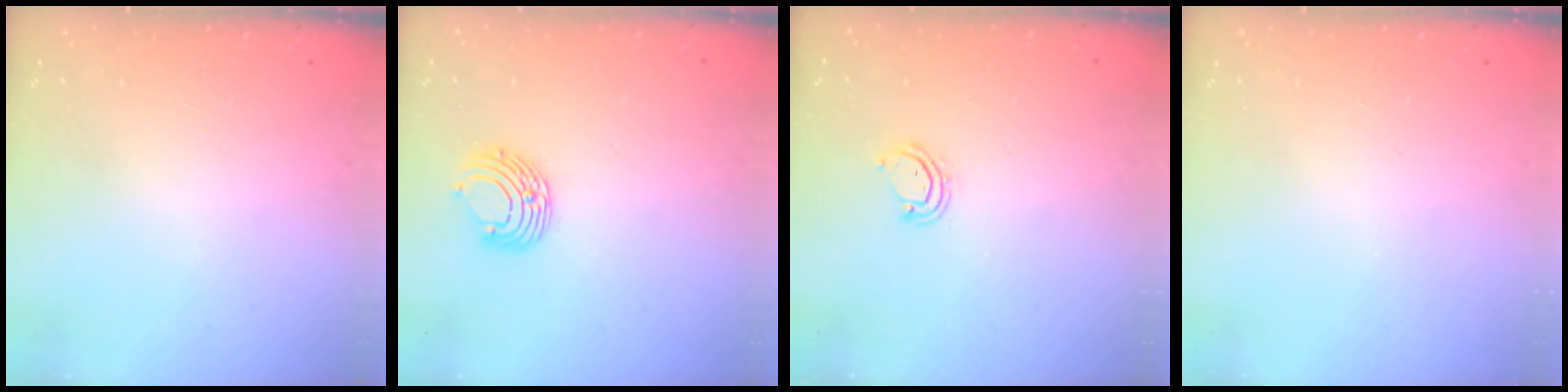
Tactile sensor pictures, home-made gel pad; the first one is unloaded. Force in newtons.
{"total": 8.2, "press": 8.2, "slide": 0.8}
{"total": 3.4, "press": 3.4, "slide": 0.2}
{"total": 0.0}